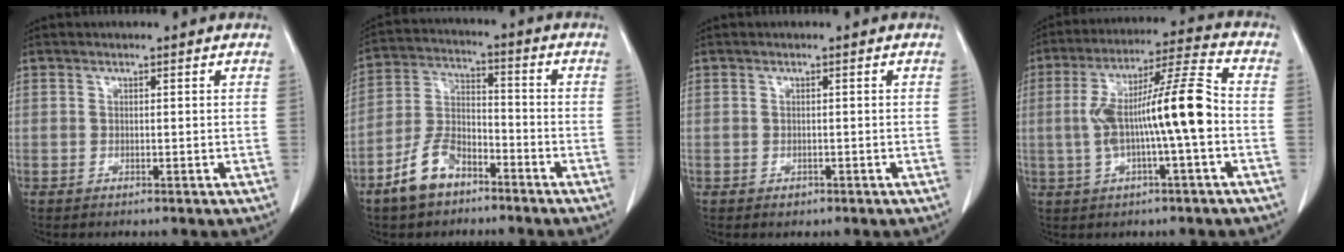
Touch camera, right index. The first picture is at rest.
{"total": 8.8, "force": [-5.9, 4.5, 4.8], "torque": [-0.112, 0.007, -0.114]}
{"total": 0.8, "force": [-0.4, 0.7, 0.2], "torque": [-0.002, 0.002, -0.004]}
{"total": 13.1, "force": [-1.2, 0.5, 13.1], "torque": [-0.237, 0.026, -0.024]}